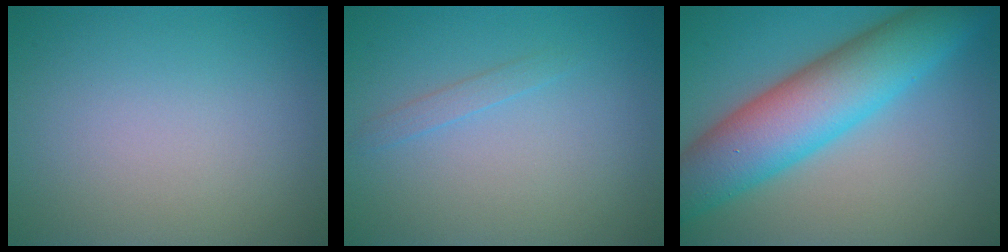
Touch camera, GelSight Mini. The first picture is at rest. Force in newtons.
{"total": 0.9, "press": 0.9, "slide": 0.1}
{"total": 8.5, "press": 8.5, "slide": 0.6}